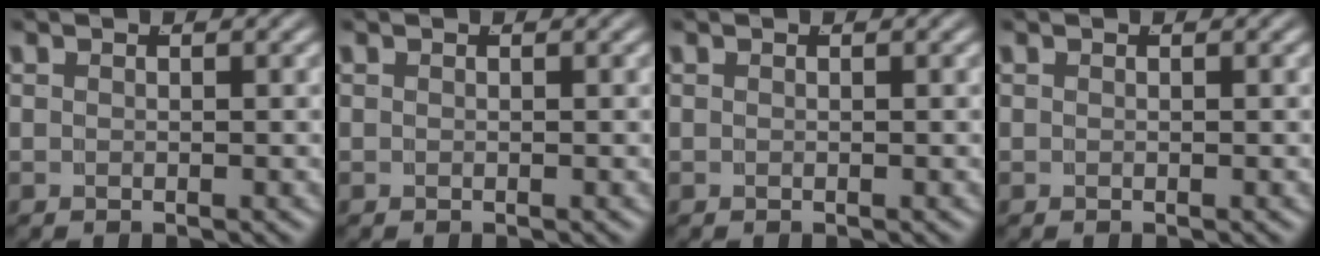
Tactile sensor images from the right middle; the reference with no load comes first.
{"total": 0.0}
{"total": 0.0}
{"total": 0.0}